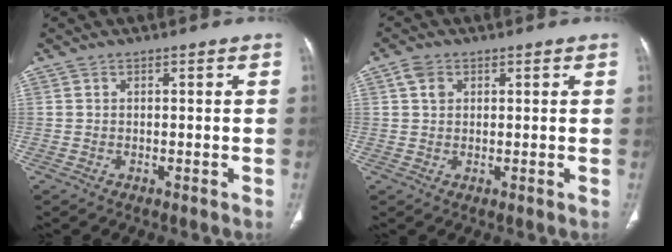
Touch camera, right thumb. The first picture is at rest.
{"total": 2.8, "force": [1.1, 2.1, 1.5], "torque": [-0.023, 0.002, 0.021]}